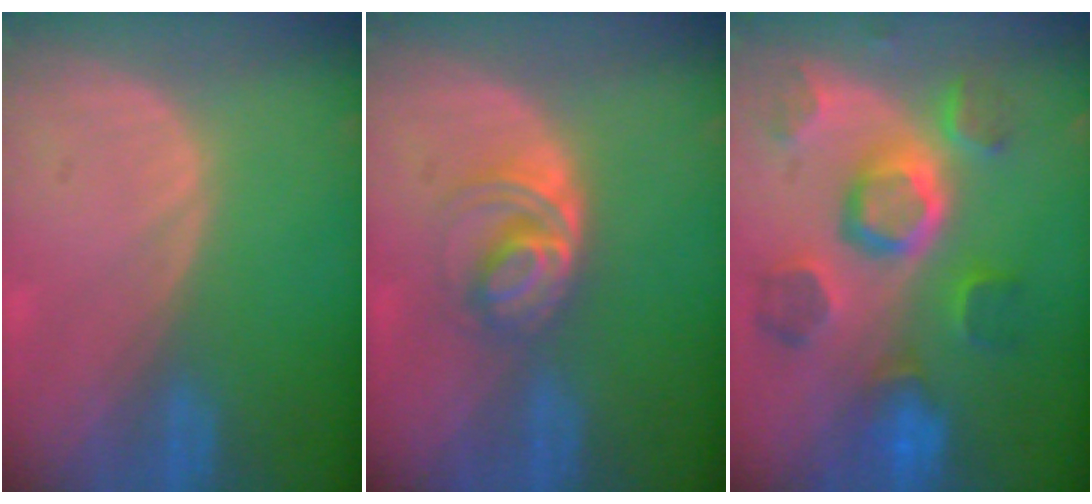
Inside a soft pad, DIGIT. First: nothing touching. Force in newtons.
{"total": 5.2, "press": 4.9, "slide": 1.7}
{"total": 10.9, "press": 9.7, "slide": 4.9}